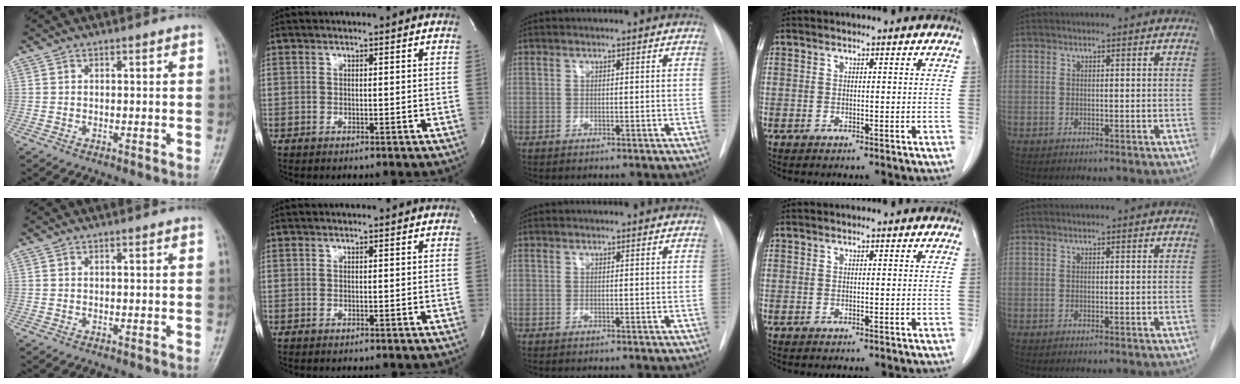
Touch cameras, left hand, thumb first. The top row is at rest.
{}